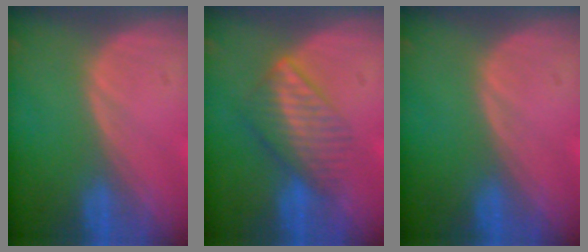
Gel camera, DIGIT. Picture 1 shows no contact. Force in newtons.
{"total": 6.5, "press": 5.9, "slide": 2.7}
{"total": 0.0}